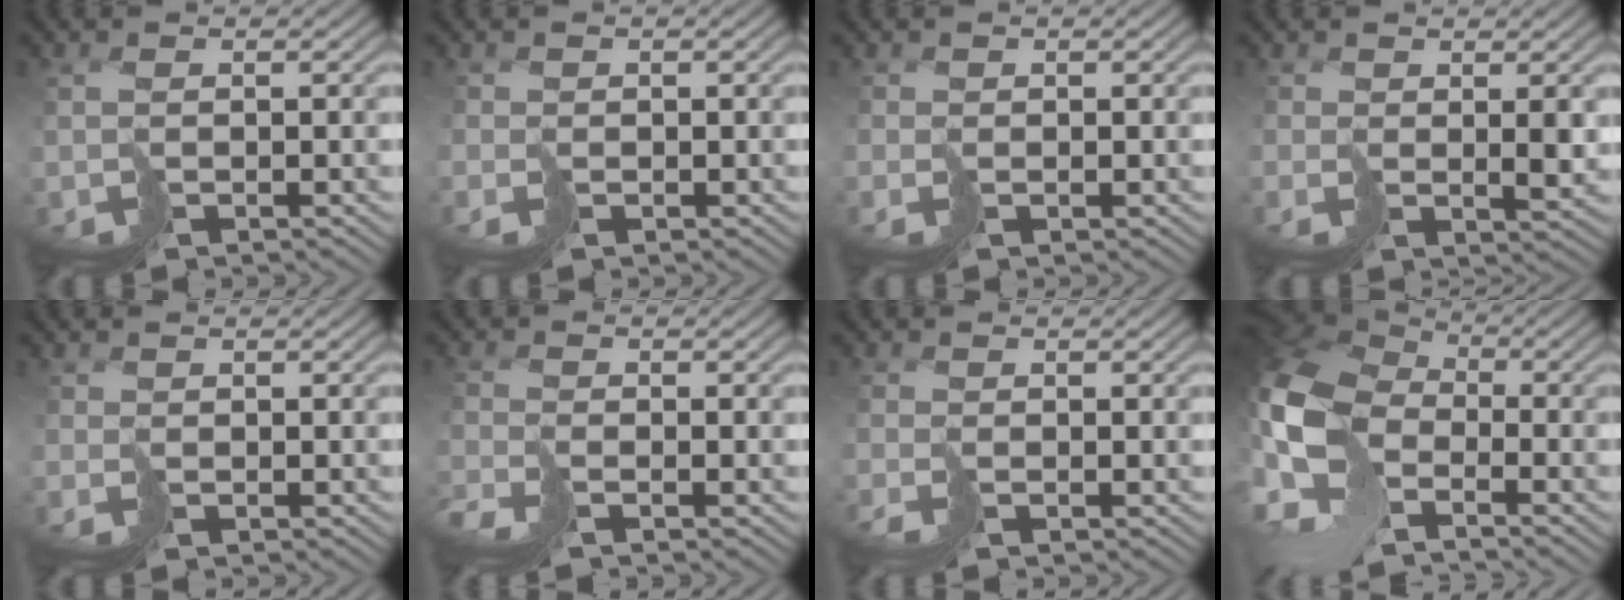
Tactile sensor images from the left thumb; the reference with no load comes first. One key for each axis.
{"total": 1.3, "fx": 0.1, "fy": 0.3, "fz": -1.2, "tx": 0.030, "ty": -0.003, "tz": -0.002}
{"total": 1.1, "fx": 0.3, "fy": -0.1, "fz": -1.0, "tx": 0.028, "ty": 0.001, "tz": 0.006}
{"total": 2.0, "fx": 1.7, "fy": 0.7, "fz": 0.8, "tx": -0.015, "ty": -0.004, "tz": 0.035}
{"total": 1.2, "fx": 0.2, "fy": 0.0, "fz": -1.2, "tx": 0.029, "ty": -0.002, "tz": 0.002}
{"total": 1.9, "fx": -1.7, "fy": -0.6, "fz": -0.3, "tx": 0.017, "ty": 0.002, "tz": -0.043}
{"total": 1.2, "fx": -0.3, "fy": -0.6, "fz": -1.0, "tx": 0.028, "ty": 0.006, "tz": -0.008}
{"total": 14.5, "fx": -4.3, "fy": 9.8, "fz": 9.9, "tx": -0.270, "ty": -0.025, "tz": -0.074}